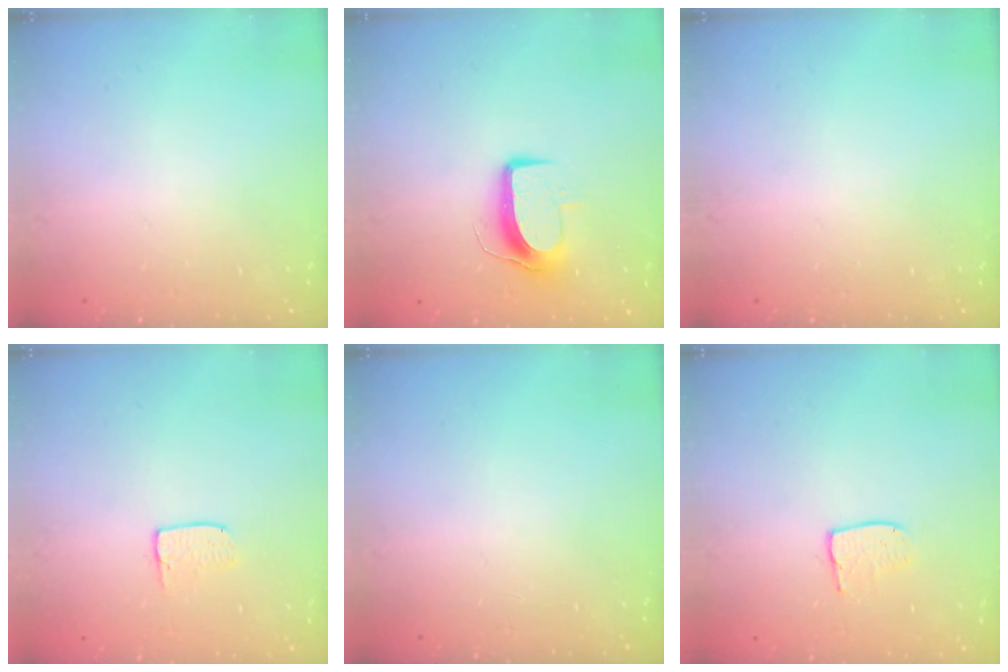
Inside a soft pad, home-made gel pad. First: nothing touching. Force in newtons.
{"total": 9.5, "press": 9.5, "slide": 0.3}
{"total": 0.0}
{"total": 3.6, "press": 3.5, "slide": 0.2}
{"total": 0.0}
{"total": 6.3, "press": 6.3, "slide": 0.4}